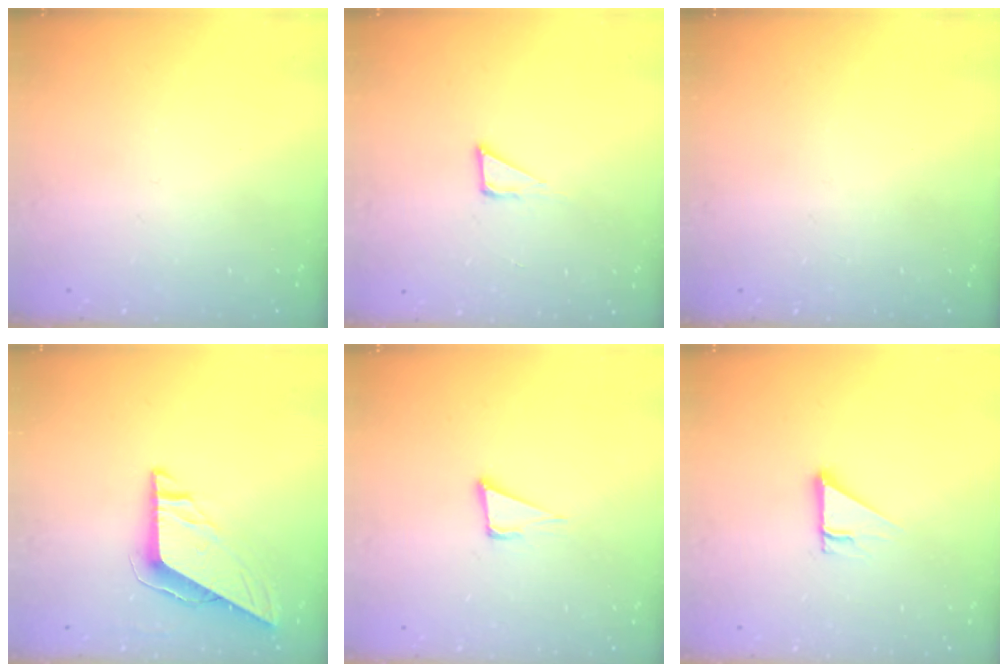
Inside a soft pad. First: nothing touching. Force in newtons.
{"total": 5.8, "press": 5.8, "slide": 0.2}
{"total": 0.0}
{"total": 9.5, "press": 9.4, "slide": 0.9}
{"total": 5.2, "press": 4.2, "slide": 3.1}
{"total": 2.7, "press": 2.7, "slide": 0.0}